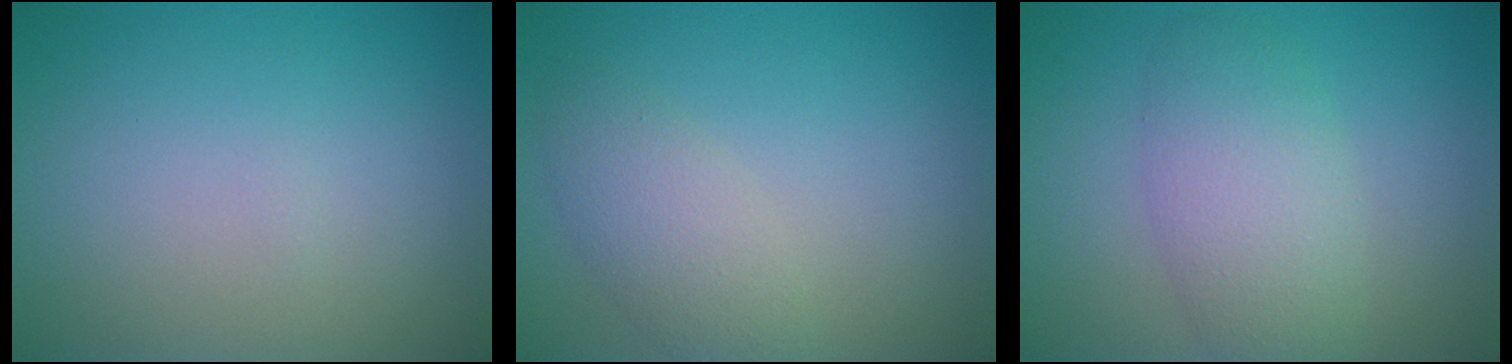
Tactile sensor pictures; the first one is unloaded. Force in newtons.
{"total": 2.9, "press": 2.9, "slide": 0.2}
{"total": 4.6, "press": 4.6, "slide": 0.2}